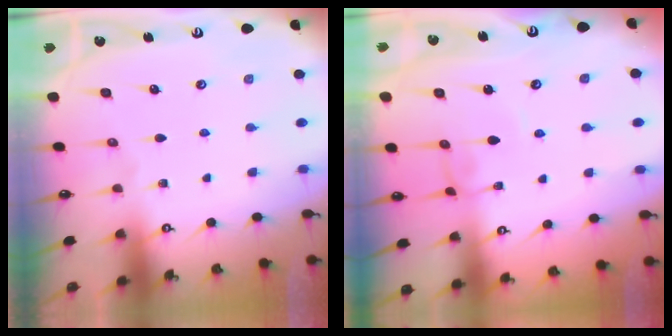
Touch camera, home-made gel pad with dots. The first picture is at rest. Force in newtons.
{"total": 2.9, "press": 2.9, "slide": 0.2}